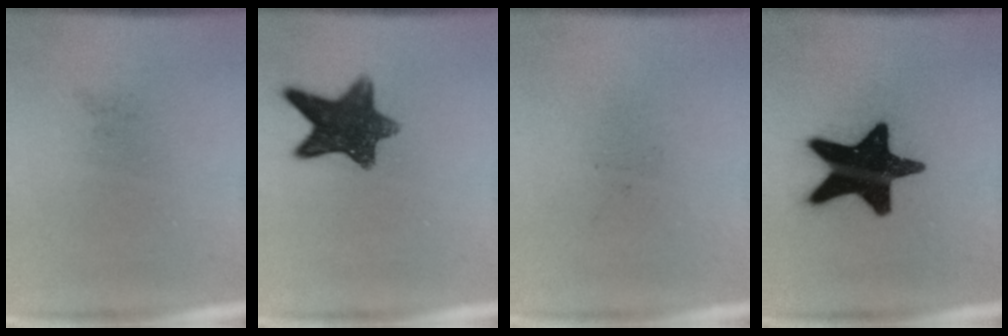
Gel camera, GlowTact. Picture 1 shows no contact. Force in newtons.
{"total": 10.8}
{"total": 0.0}
{"total": 19.7}